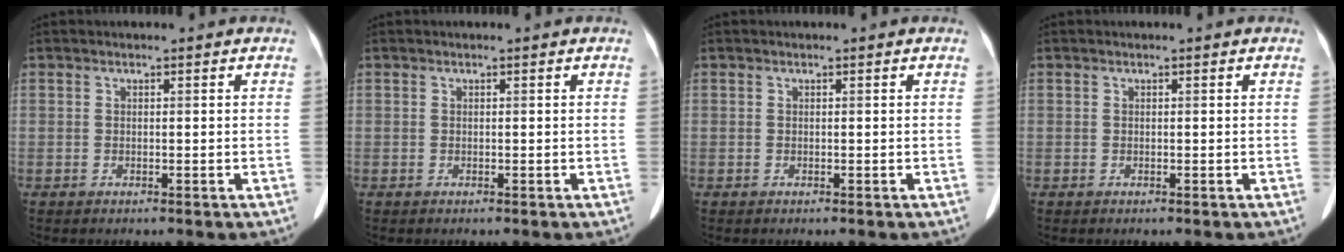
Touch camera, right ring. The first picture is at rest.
{"total": 0.0}
{"total": 0.0}
{"total": 0.0}